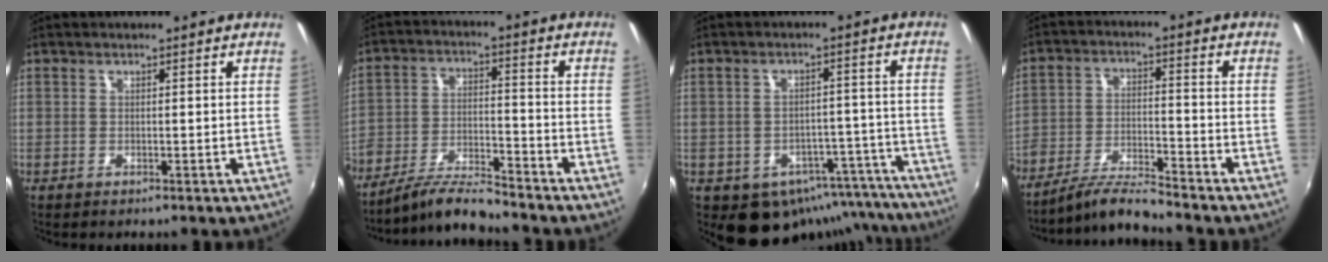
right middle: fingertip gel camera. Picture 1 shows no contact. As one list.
[{"total": 9.3, "force": [-8.5, 0.6, 3.6], "torque": [-0.074, -0.001, -0.162]}, {"total": 13.5, "force": [-10.3, 7.8, 4.0], "torque": [-0.063, 0.031, -0.099]}, {"total": 7.8, "force": [-7.3, -0.4, 2.7], "torque": [-0.063, 0.004, -0.143]}]